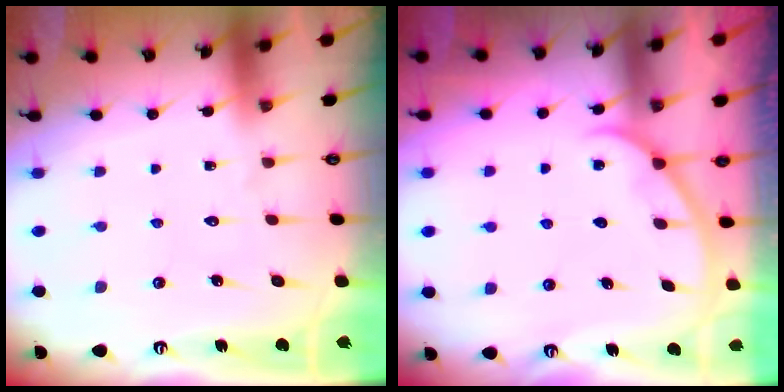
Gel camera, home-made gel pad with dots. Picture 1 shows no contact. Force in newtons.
{"total": 1.9, "press": 1.9, "slide": 0.2}